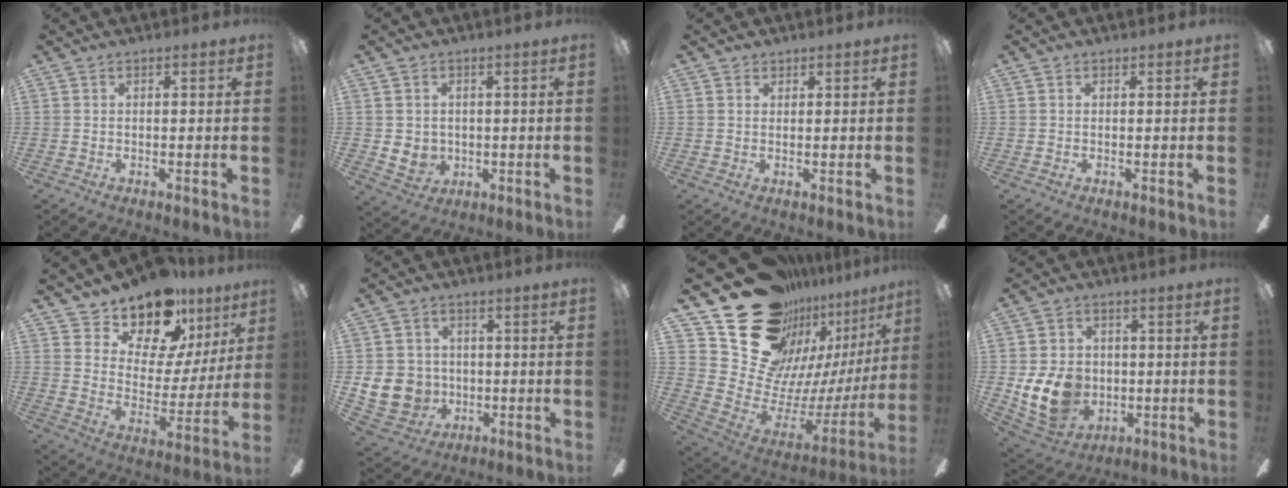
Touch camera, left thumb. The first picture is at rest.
{"total": 4.9, "force": [0.7, 4.6, 1.7], "torque": [-0.037, -0.007, 0.012]}
{"total": 1.1, "force": [0.9, 0.6, 0.1], "torque": [0.006, -0.003, 0.015]}
{"total": 0.0}
{"total": 15.8, "force": [13.3, 7.0, 4.8], "torque": [-0.085, -0.109, 0.238]}
{"total": 10.7, "force": [-0.9, 10.1, 3.5], "torque": [-0.108, 0.012, -0.007]}
{"total": 23.6, "force": [16.5, 14.3, 9.0], "torque": [-0.134, -0.126, 0.337]}
{"total": 13.2, "force": [-2.0, 10.9, 7.1], "torque": [-0.157, 0.008, -0.031]}